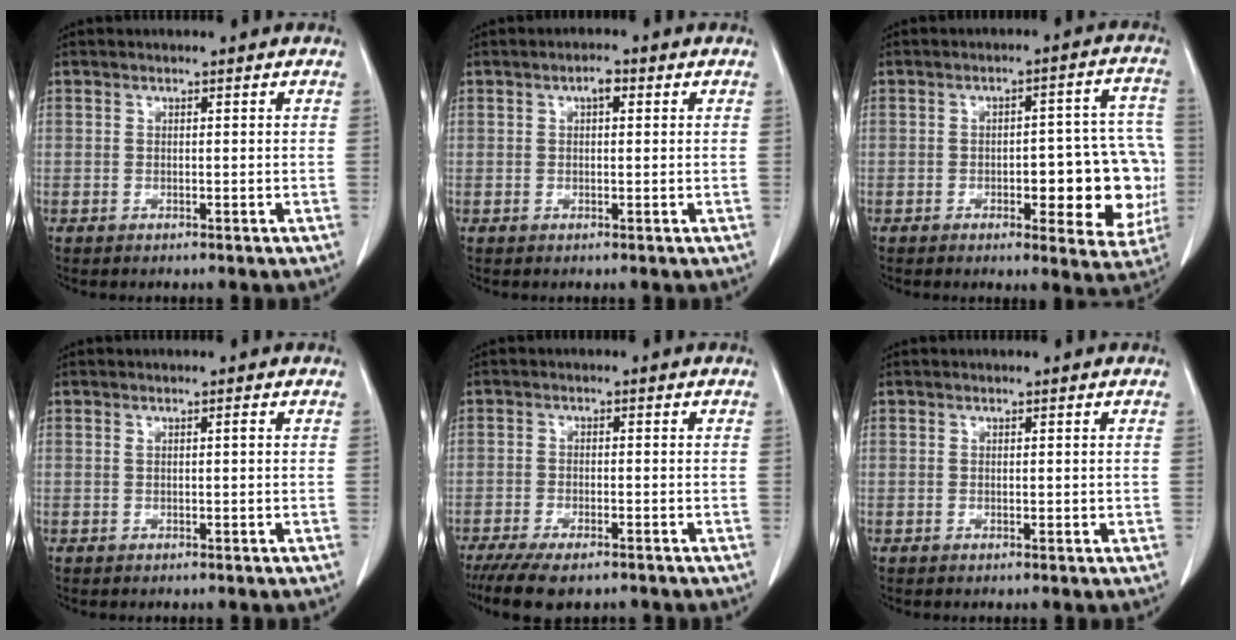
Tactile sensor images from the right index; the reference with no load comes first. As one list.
[{"total": 2.5, "force": [0.9, 1.2, 2.0], "torque": [-0.035, 0.008, 0.014]}, {"total": 15.8, "force": [-2.7, 5.5, 14.6], "torque": [-0.133, 0.035, -0.020]}, {"total": 1.0, "force": [0.2, 0.4, 0.9], "torque": [-0.024, 0.010, 0.007]}, {"total": 9.0, "force": [-6.7, 3.1, 5.2], "torque": [-0.087, -0.014, -0.105]}, {"total": 1.0, "force": [0.0, 0.7, 0.7], "torque": [-0.016, 0.003, 0.001]}]